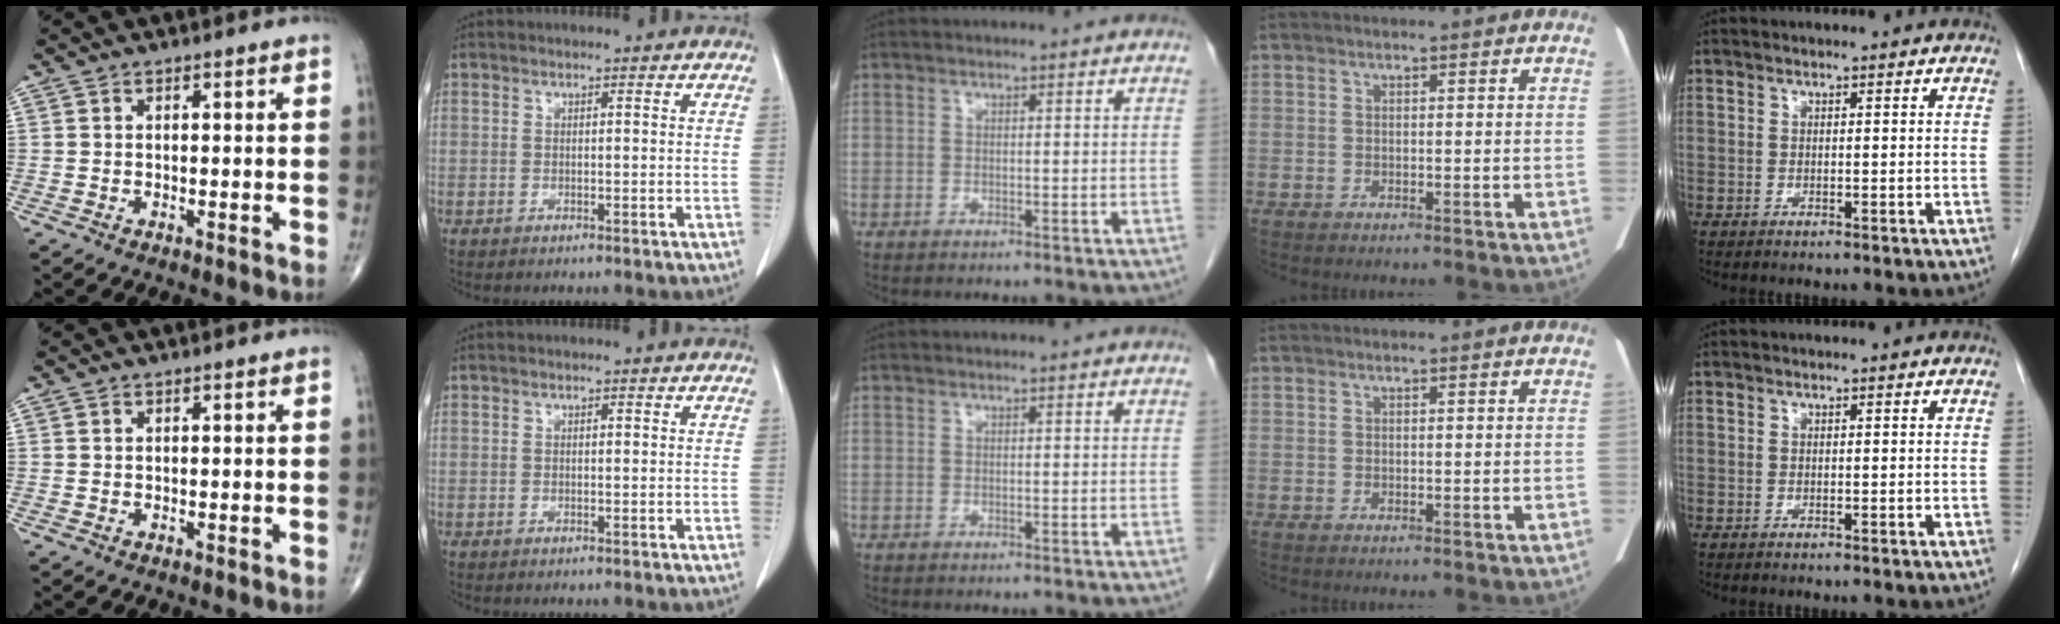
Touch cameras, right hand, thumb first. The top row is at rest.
{}